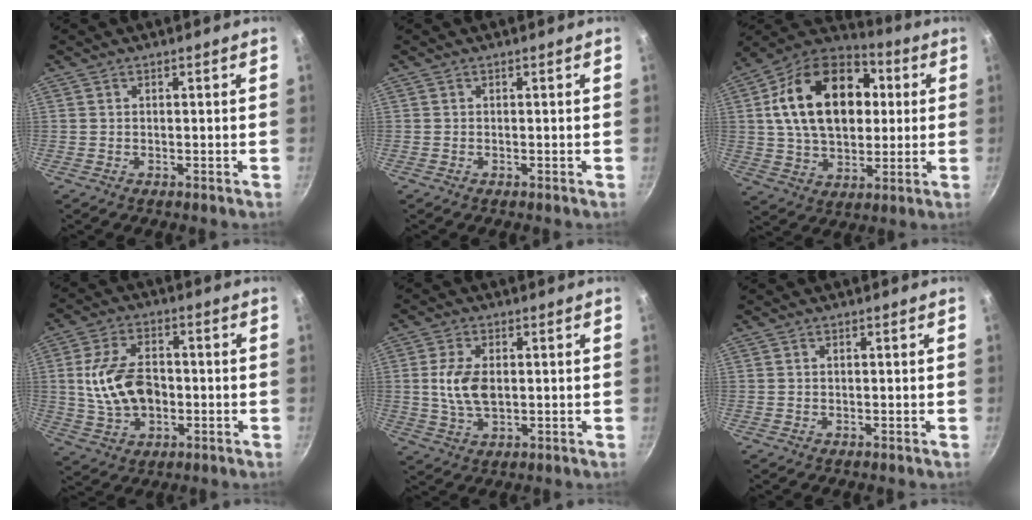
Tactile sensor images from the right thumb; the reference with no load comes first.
{"total": 0.0}
{"total": 23.8, "force": [4.2, 15.9, 17.2], "torque": [-0.265, 0.019, 0.061]}
{"total": 13.0, "force": [-0.5, 8.5, 9.8], "torque": [-0.167, 0.015, -0.007]}
{"total": 7.8, "force": [0.6, 4.5, 6.4], "torque": [-0.122, -0.002, 0.011]}
{"total": 0.0}